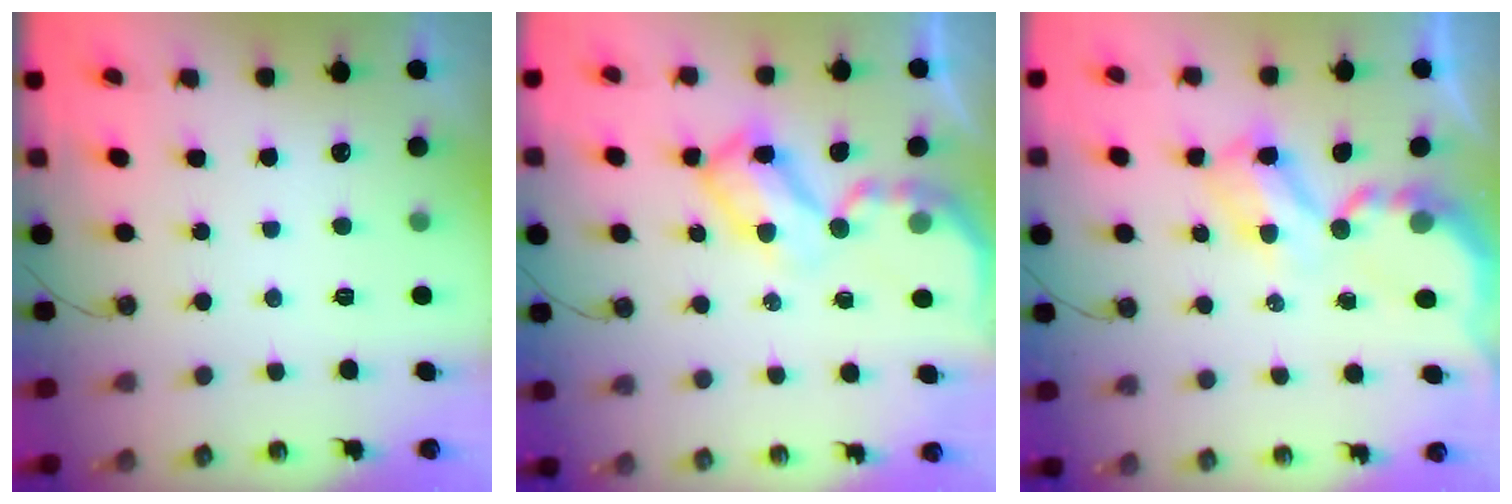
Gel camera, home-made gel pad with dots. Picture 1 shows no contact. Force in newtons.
{"total": 9.5, "press": 9.4, "slide": 0.8}
{"total": 6.9, "press": 6.9, "slide": 0.5}